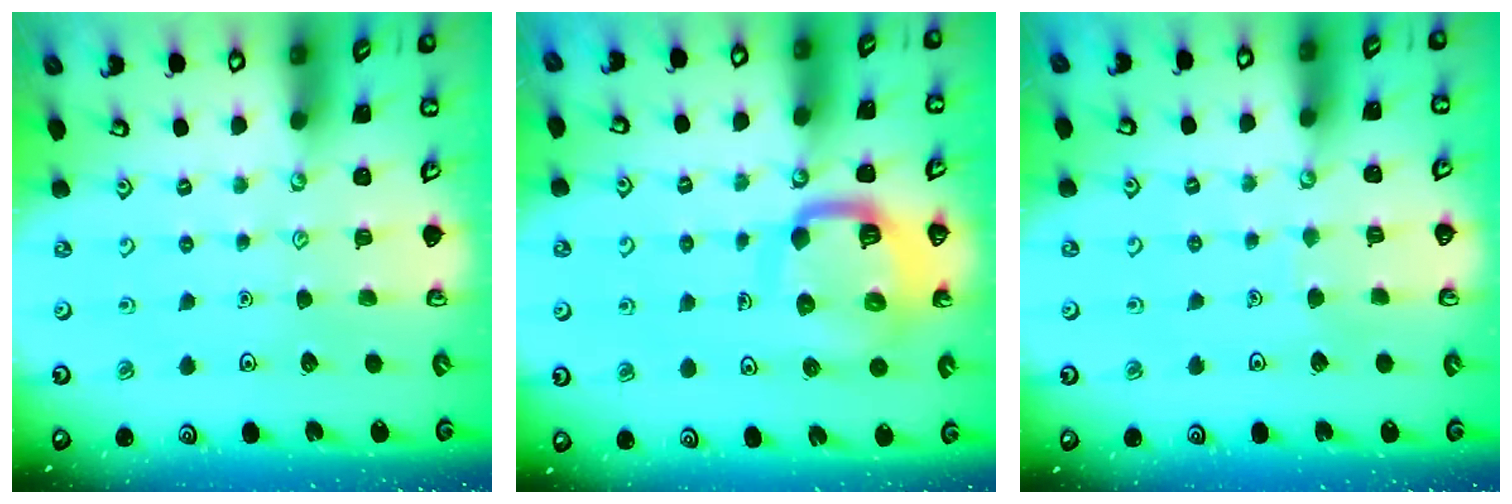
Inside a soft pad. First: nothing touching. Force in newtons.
{"total": 11.4, "press": 11.4, "slide": 1.2}
{"total": 2.3, "press": 2.3, "slide": 0.1}